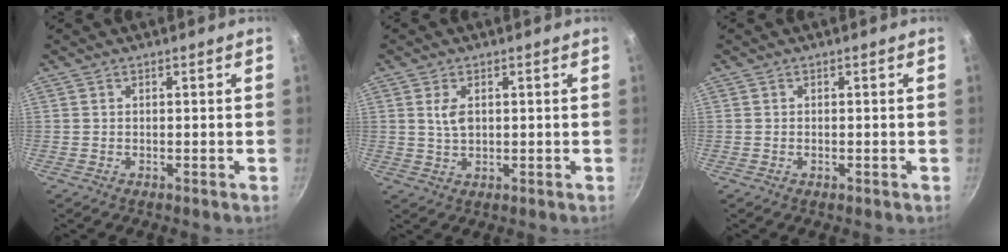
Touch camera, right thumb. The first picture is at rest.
{"total": 3.6, "force": [0.9, 2.2, 2.8], "torque": [-0.042, -0.003, 0.018]}
{"total": 0.6, "force": [-0.2, 0.2, 0.5], "torque": [-0.008, 0.002, -0.003]}